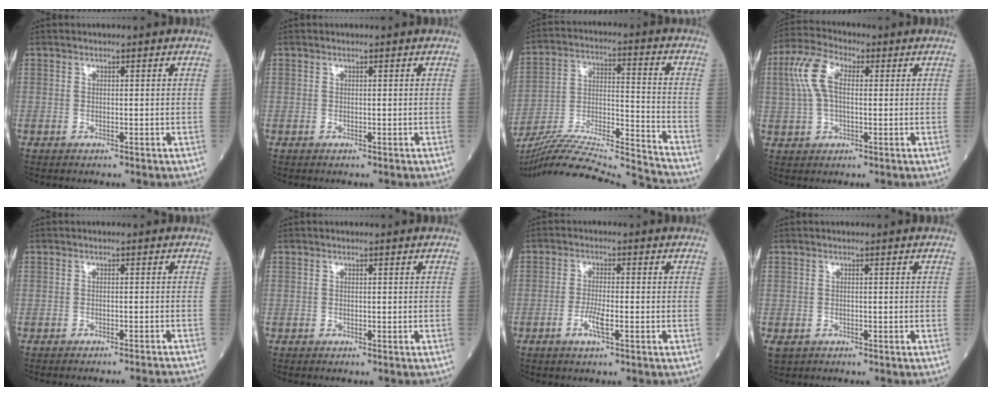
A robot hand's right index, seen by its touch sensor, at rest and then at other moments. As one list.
[{"total": 0.0}, {"total": 23.4, "force": [-22.0, -1.4, 7.8], "torque": [-0.149, -0.021, -0.360]}, {"total": 7.7, "force": [1.5, 3.7, 6.6], "torque": [-0.162, 0.029, 0.029]}, {"total": 8.3, "force": [-8.1, -1.0, 1.8], "torque": [-0.006, -0.011, -0.091]}, {"total": 0.0}, {"total": 3.5, "force": [-1.5, 0.3, 3.1], "torque": [-0.065, -0.003, -0.030]}, {"total": 1.7, "force": [-1.0, 1.3, 0.6], "torque": [-0.013, 0.000, -0.011]}]